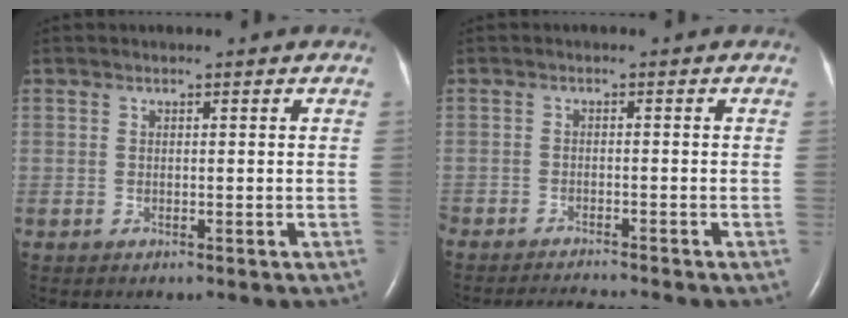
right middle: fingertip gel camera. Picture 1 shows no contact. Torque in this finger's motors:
{"motor_torque": [0.44, -0.41, 0.06, 0.06]}